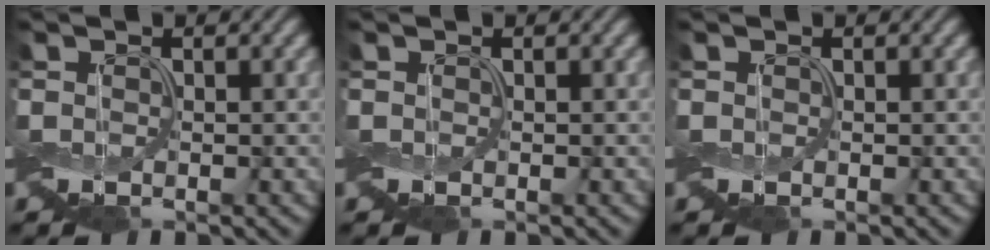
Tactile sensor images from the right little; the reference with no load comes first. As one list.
[{"total": 0.0}, {"total": 0.0}]